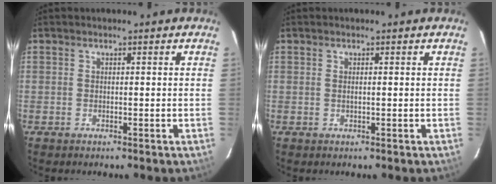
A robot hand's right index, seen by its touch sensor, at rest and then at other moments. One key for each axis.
{"total": 0.6, "fx": 0.1, "fy": 0.0, "fz": 0.6, "tx": -0.014, "ty": 0.001, "tz": 0.001}